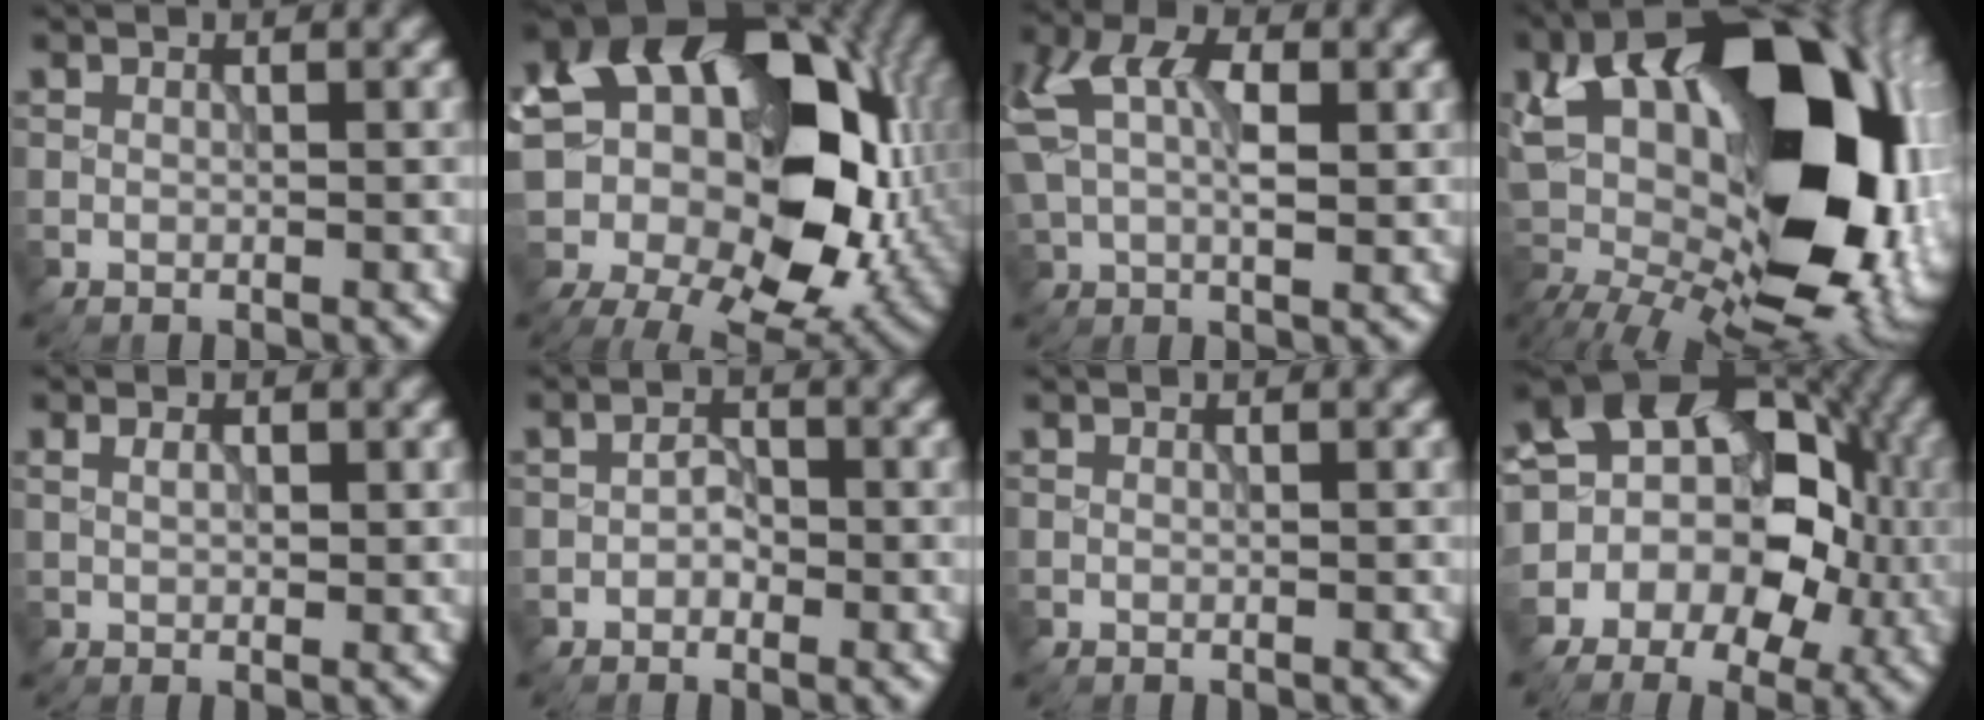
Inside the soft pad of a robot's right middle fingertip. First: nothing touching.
{"total": 23.3, "force": [3.2, 17.5, 15.0], "torque": [-0.307, 0.001, 0.070]}
{"total": 6.6, "force": [1.3, 3.8, 5.2], "torque": [-0.107, 0.010, 0.018]}
{"total": 20.2, "force": [2.7, 11.4, 16.4], "torque": [-0.285, 0.022, 0.039]}
{"total": 1.7, "force": [0.6, 0.8, 1.3], "torque": [-0.023, -0.002, 0.016]}
{"total": 1.6, "force": [-0.6, 1.1, 1.0], "torque": [-0.015, 0.004, -0.013]}
{"total": 0.0}
{"total": 13.7, "force": [0.3, 10.7, 8.5], "torque": [-0.119, 0.015, -0.013]}